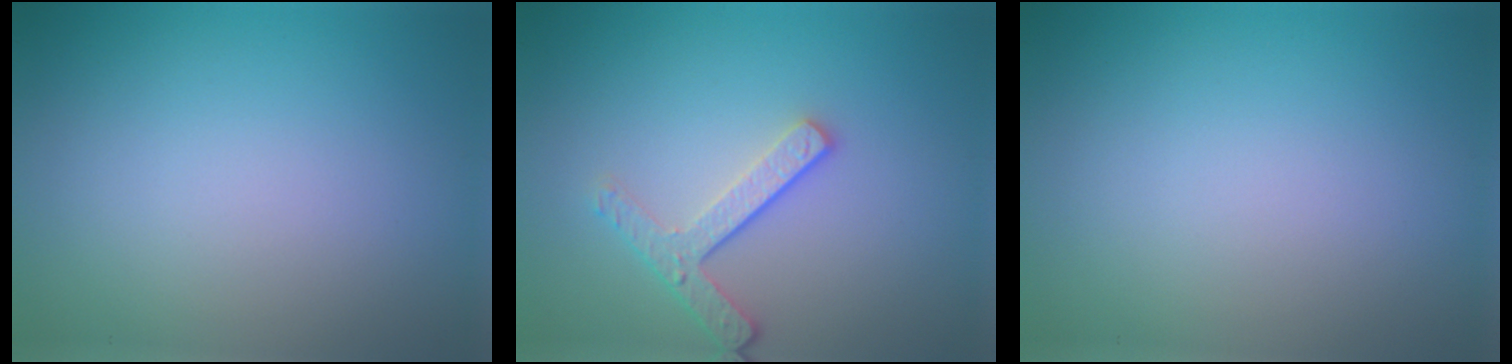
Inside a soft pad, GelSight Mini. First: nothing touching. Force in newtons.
{"total": 2.9, "press": 2.4, "slide": 1.6}
{"total": 0.0}